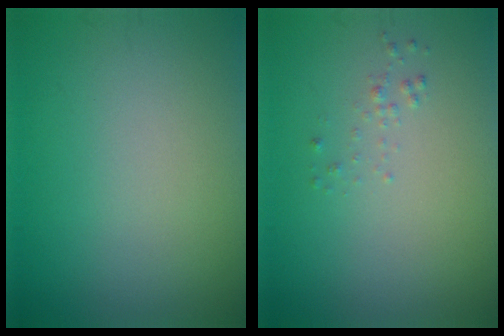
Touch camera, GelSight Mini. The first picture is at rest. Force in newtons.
{"total": 0.6, "press": 0.6, "slide": 0.1}